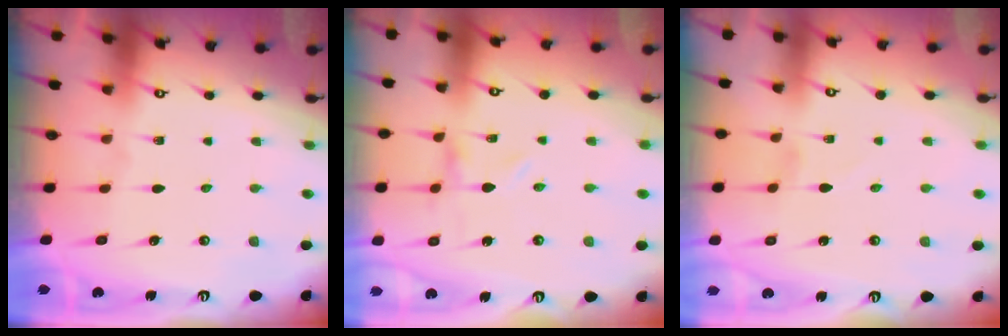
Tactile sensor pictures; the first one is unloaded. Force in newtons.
{"total": 0.0}
{"total": 1.2, "press": 1.2, "slide": 0.1}